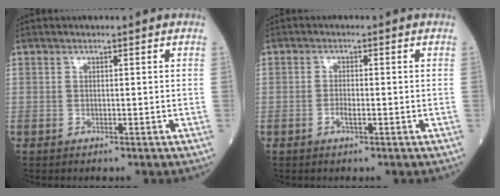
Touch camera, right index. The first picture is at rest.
{"total": 1.6, "force": [-0.6, 0.3, 1.5], "torque": [-0.030, 0.001, -0.009]}